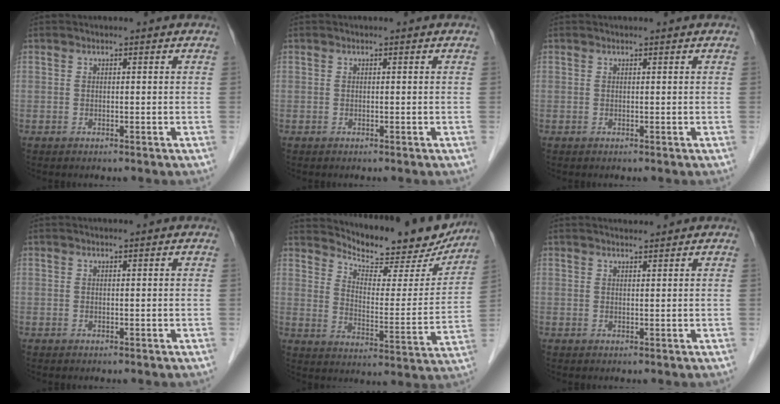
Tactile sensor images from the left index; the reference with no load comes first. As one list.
[{"total": 0.0}, {"total": 0.7, "force": [0.7, 0.0, 0.2], "torque": [-0.005, 0.007, 0.011]}, {"total": 0.6, "force": [0.5, -0.1, 0.3], "torque": [-0.008, 0.003, 0.011]}, {"total": 17.7, "force": [16.3, 4.3, 5.5], "torque": [-0.077, -0.032, 0.211]}, {"total": 2.1, "force": [2.0, 0.1, 0.5], "torque": [-0.010, 0.010, 0.035]}]